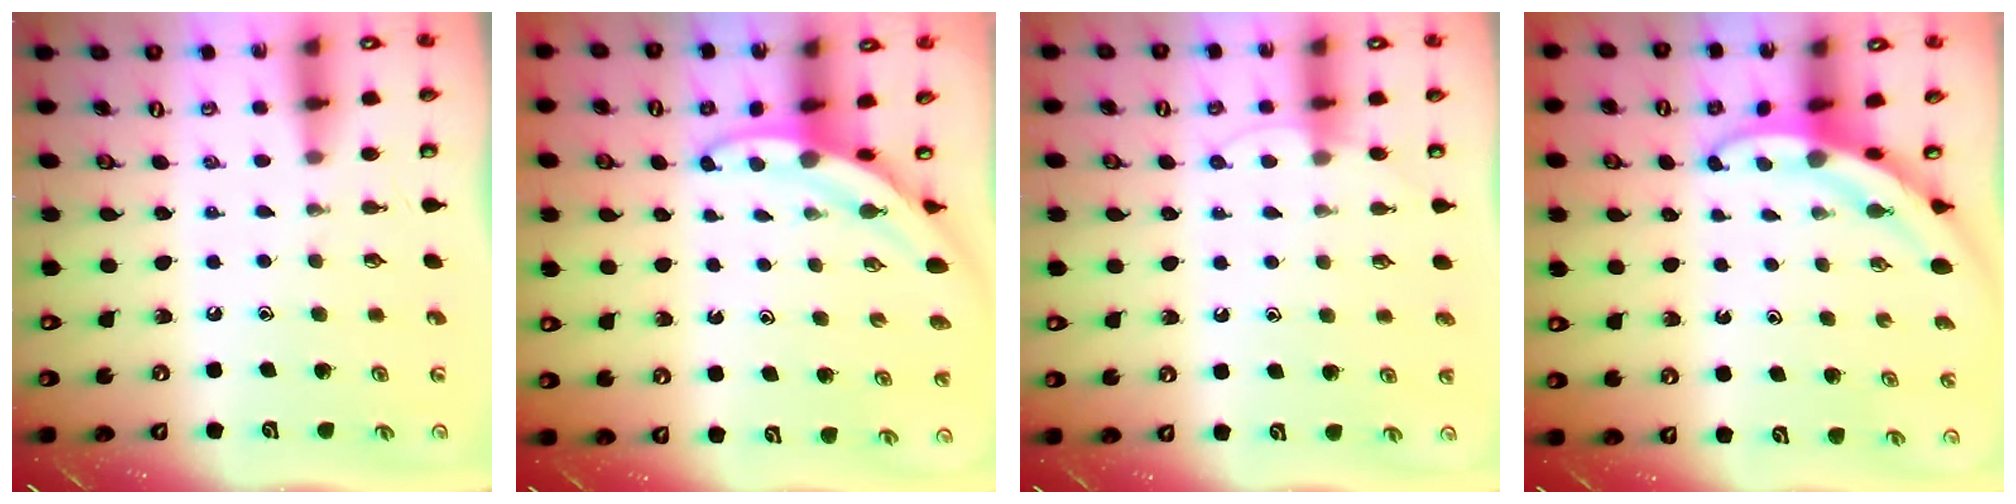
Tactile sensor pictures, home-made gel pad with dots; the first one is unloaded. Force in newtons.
{"total": 3.6, "press": 3.6, "slide": 0.1}
{"total": 4.1, "press": 4.0, "slide": 0.5}
{"total": 3.1, "press": 3.1, "slide": 0.2}